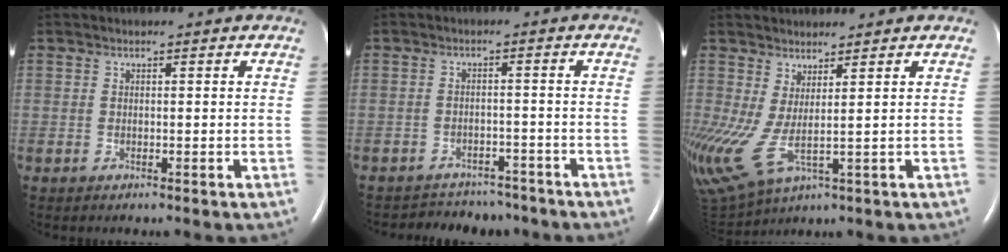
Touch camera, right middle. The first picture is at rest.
{"total": 7.7, "force": [-7.0, 3.1, 0.0], "torque": [0.001, 0.016, -0.086]}
{"total": 12.1, "force": [-0.5, 4.1, 11.4], "torque": [-0.283, -0.011, 0.012]}